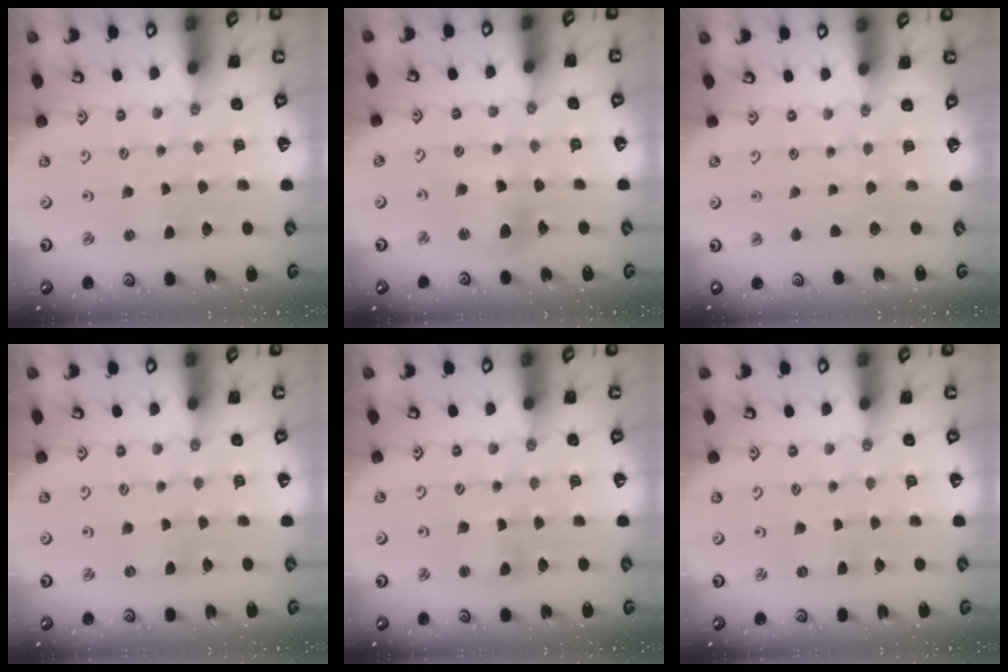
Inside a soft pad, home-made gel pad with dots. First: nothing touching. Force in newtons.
{"total": 9.2, "press": 9.2, "slide": 1.0}
{"total": 0.0}
{"total": 1.4, "press": 1.4, "slide": 0.2}
{"total": 1.4, "press": 1.3, "slide": 0.3}
{"total": 0.0}